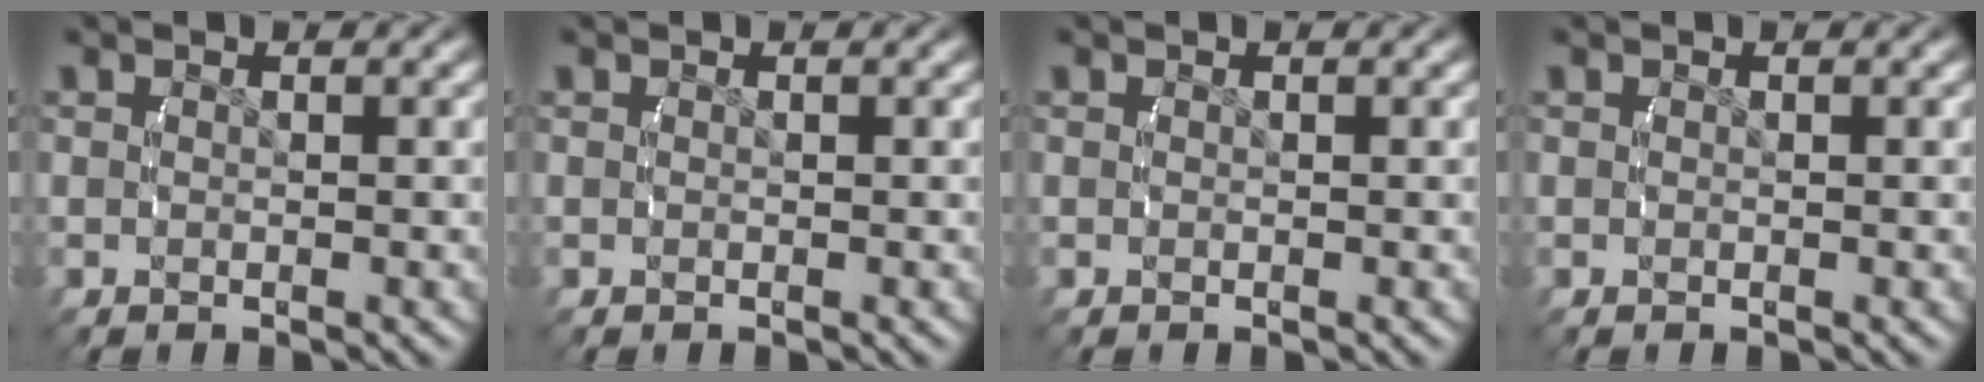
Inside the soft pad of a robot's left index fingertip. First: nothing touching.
{"total": 0.0}
{"total": 0.0}
{"total": 0.0}